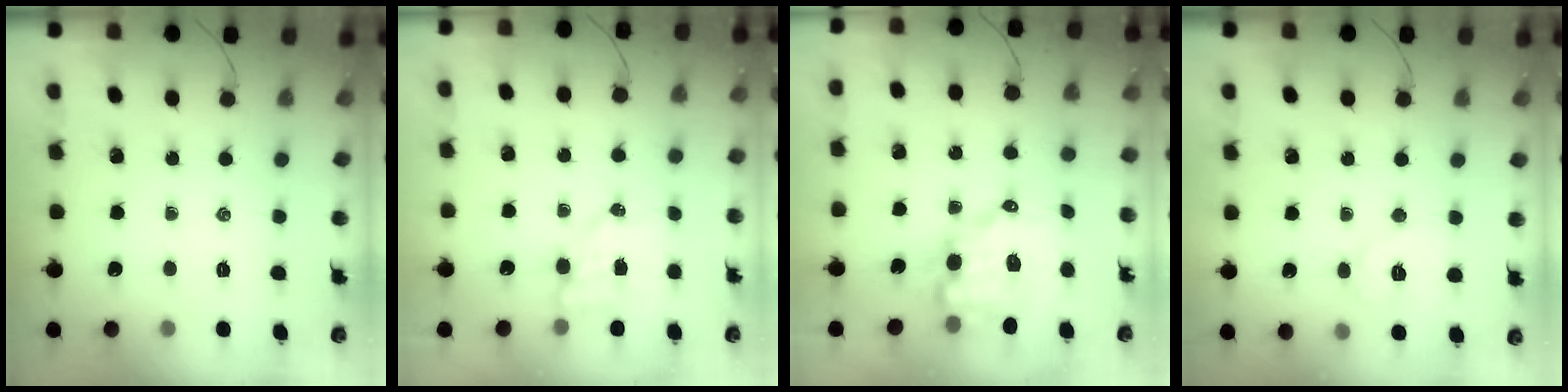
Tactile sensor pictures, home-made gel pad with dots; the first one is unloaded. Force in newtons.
{"total": 4.9, "press": 4.8, "slide": 0.8}
{"total": 8.7, "press": 8.4, "slide": 2.3}
{"total": 8.1, "press": 8.0, "slide": 0.5}